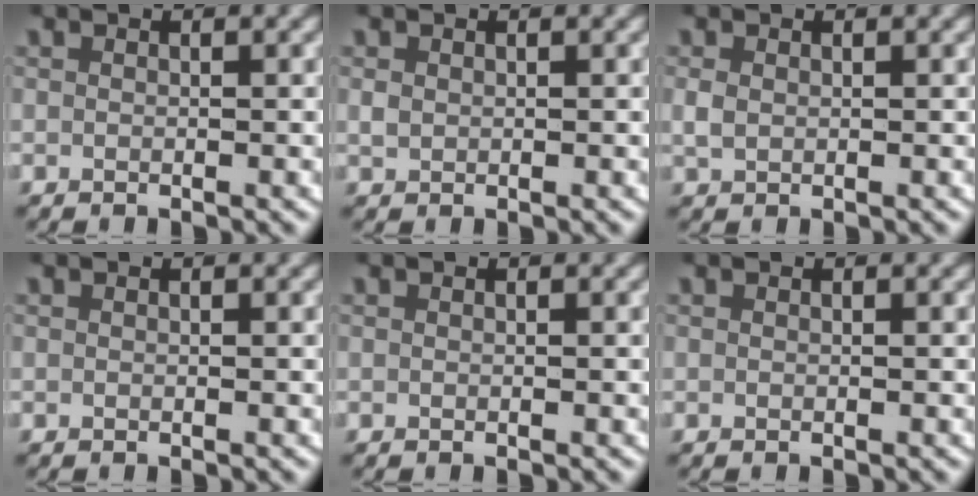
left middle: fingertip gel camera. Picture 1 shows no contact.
{"total": 0.9, "force": [0.1, 0.9, 0.3], "torque": [-0.013, 0.000, 0.007]}
{"total": 1.5, "force": [0.1, 1.3, 0.8], "torque": [-0.024, -0.002, 0.009]}
{"total": 0.0}
{"total": 0.0}
{"total": 0.0}